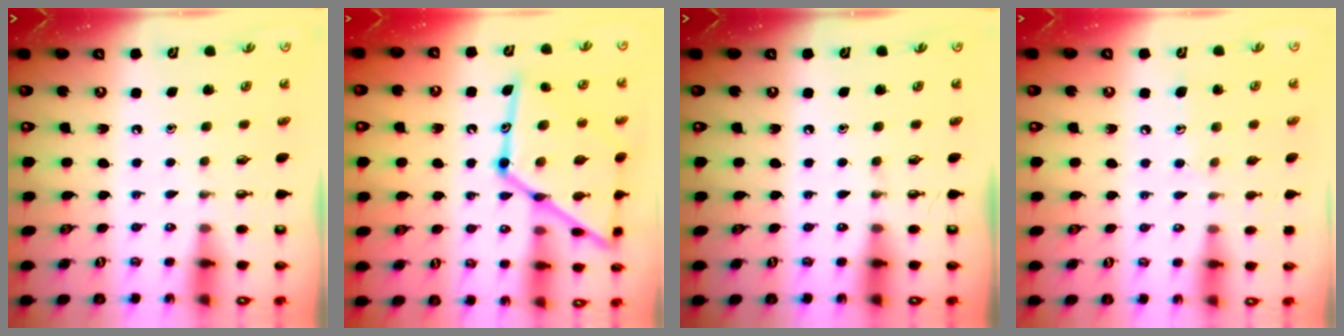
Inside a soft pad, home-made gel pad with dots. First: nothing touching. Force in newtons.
{"total": 23.5, "press": 23.5, "slide": 1.9}
{"total": 0.0}
{"total": 6.5, "press": 6.5, "slide": 0.6}